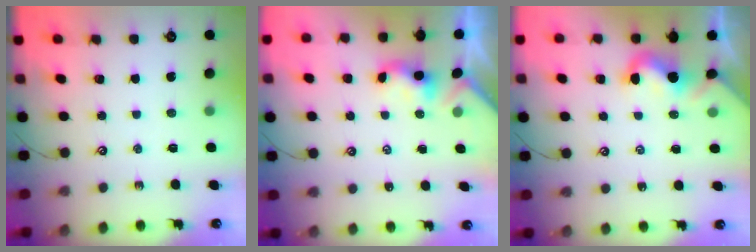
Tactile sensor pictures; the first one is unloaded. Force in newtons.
{"total": 1.1, "press": 1.0, "slide": 0.3}
{"total": 3.2, "press": 3.2, "slide": 0.5}